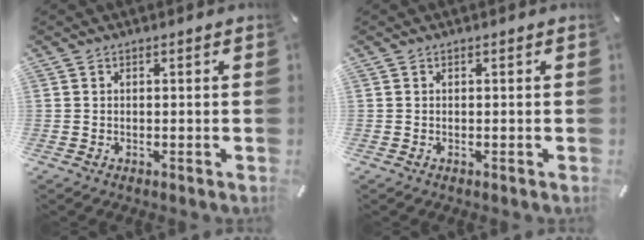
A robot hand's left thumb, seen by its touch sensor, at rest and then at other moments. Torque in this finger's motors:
{"motor_torque": [-0.23, -0.20, 0.02, 0.00, -0.01]}